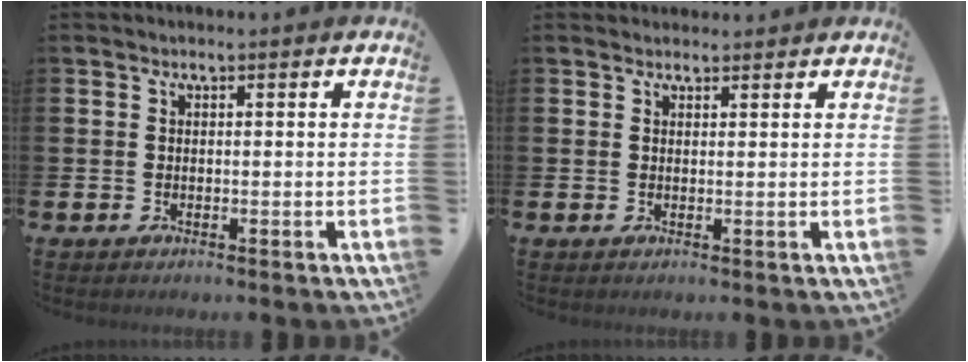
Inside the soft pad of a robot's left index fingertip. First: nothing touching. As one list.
[{"total": 1.2, "force": [1.1, 0.5, 0.0], "torque": [0.009, -0.001, 0.019]}]